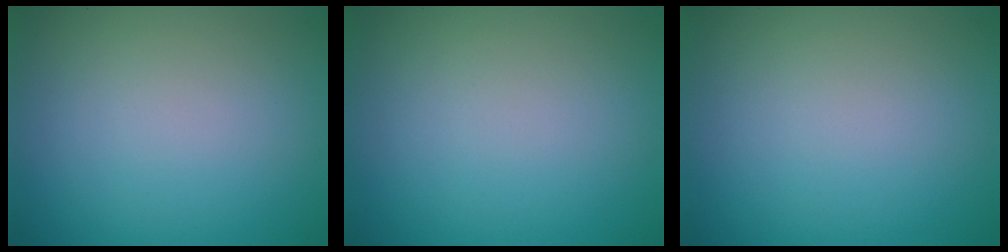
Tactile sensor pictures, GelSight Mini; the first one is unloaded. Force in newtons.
{"total": 0.0}
{"total": 0.0}